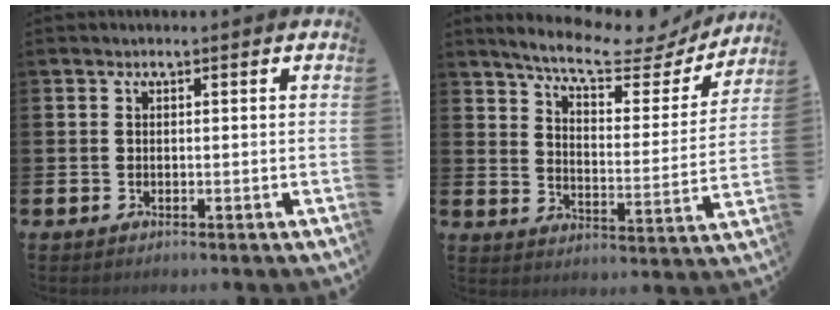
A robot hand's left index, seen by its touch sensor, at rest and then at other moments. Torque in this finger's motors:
{"motor_torque": [1.04, -1.10, 0.33, 0.13]}